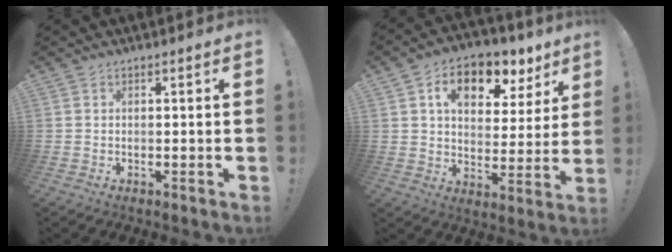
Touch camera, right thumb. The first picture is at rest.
{"total": 12.6, "force": [7.0, 7.3, 7.5], "torque": [-0.101, -0.039, 0.121]}